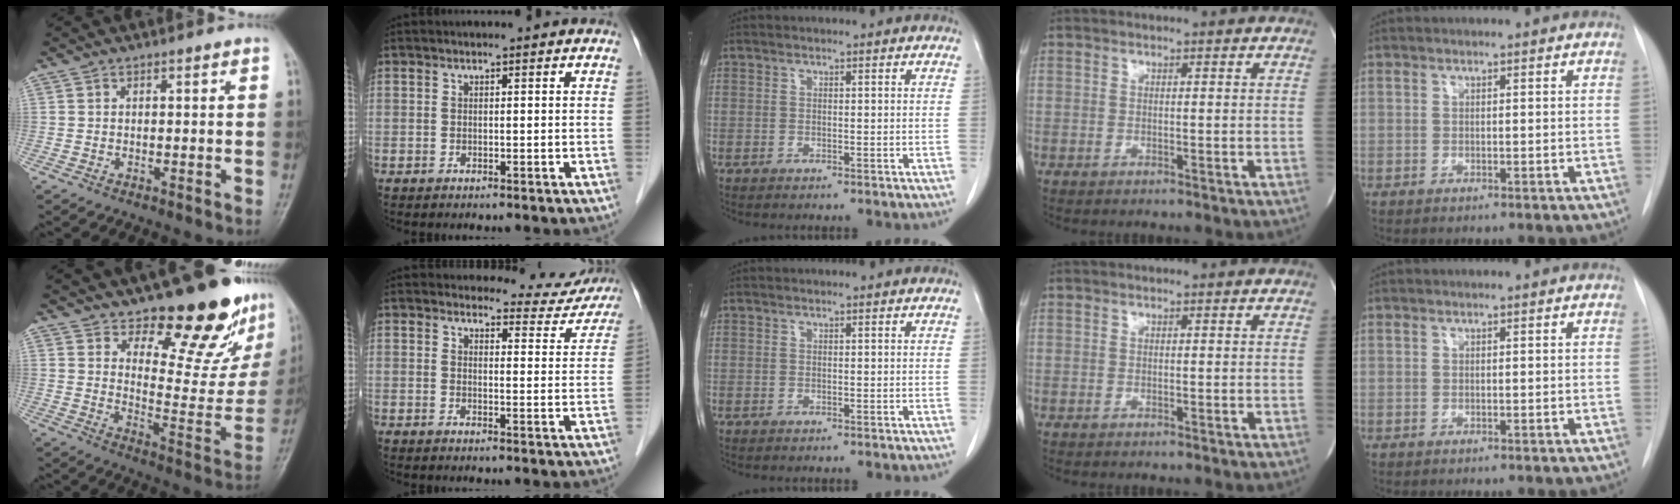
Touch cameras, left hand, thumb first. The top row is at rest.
{"thumb": {"total": 19.5, "force": [14.5, 7.1, 10.9], "torque": [-0.093, -0.129, 0.197]}, "index": {"total": 9.7, "force": [9.4, 2.3, 0.5], "torque": [0.019, -0.034, 0.085]}}